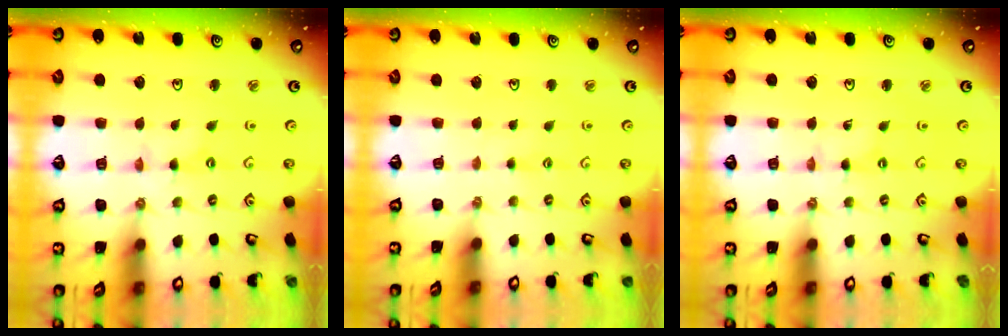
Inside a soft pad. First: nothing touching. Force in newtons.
{"total": 1.4, "press": 1.4, "slide": 0.2}
{"total": 0.0}